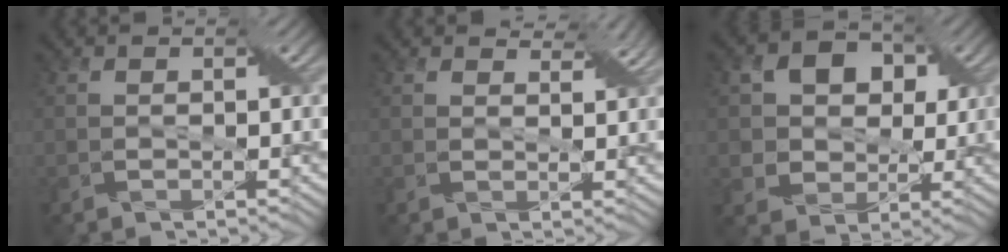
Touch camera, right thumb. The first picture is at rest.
{"total": 3.6, "force": [2.9, 1.4, 1.5], "torque": [-0.033, 0.001, 0.044]}
{"total": 8.9, "force": [2.6, 7.4, 4.2], "torque": [-0.102, 0.015, 0.040]}